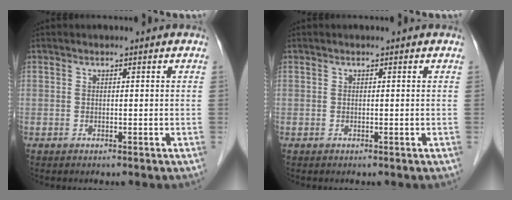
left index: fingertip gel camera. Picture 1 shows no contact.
{"total": 0.0}